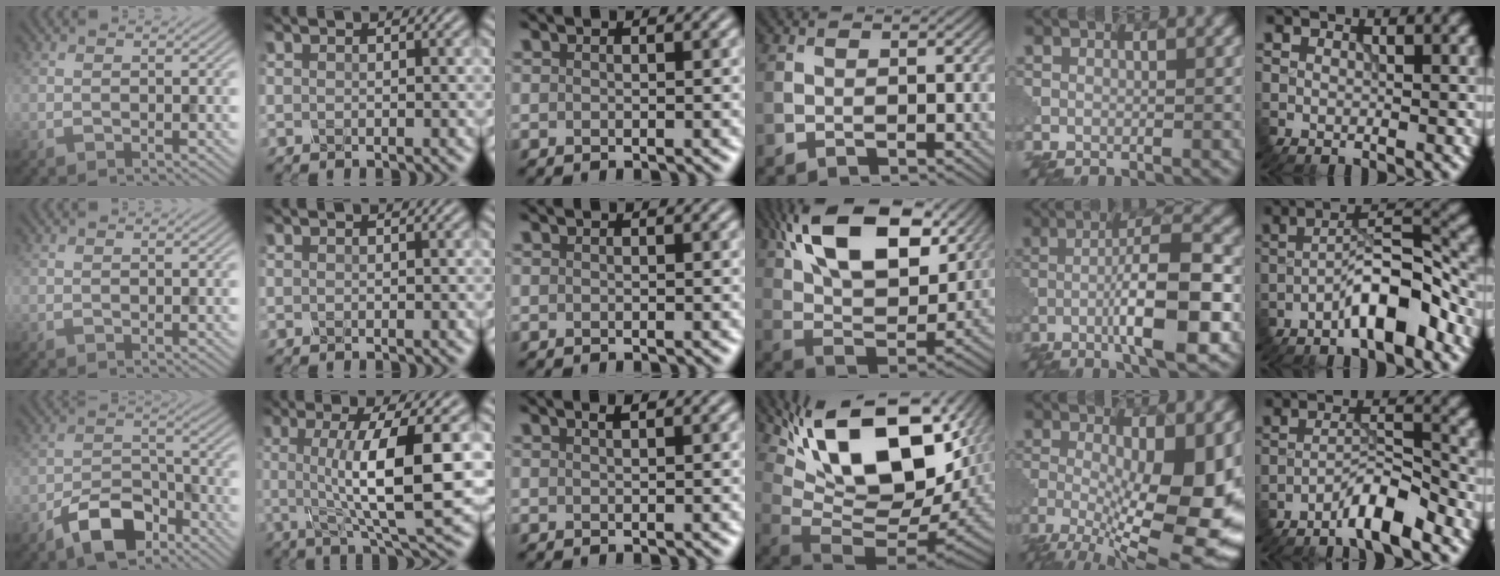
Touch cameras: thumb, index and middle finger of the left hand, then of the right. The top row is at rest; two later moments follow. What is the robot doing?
{"motion": "disassemble", "object": "glue stick"}